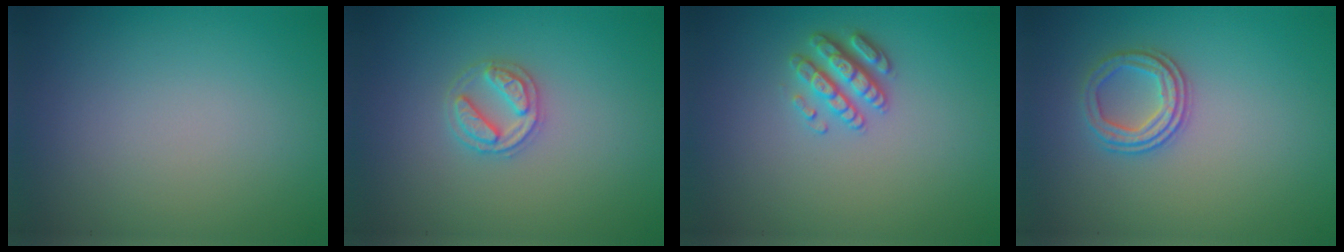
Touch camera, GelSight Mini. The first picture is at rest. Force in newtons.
{"total": 2.6, "press": 2.5, "slide": 0.5}
{"total": 2.8, "press": 2.7, "slide": 0.8}
{"total": 2.5, "press": 2.4, "slide": 0.9}